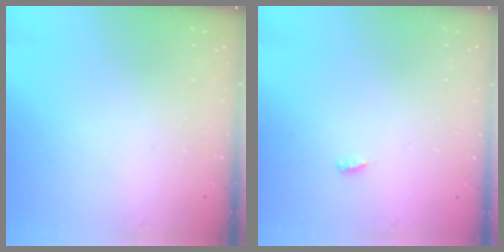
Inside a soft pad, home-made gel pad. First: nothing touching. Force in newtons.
{"total": 1.9, "press": 1.9, "slide": 0.3}